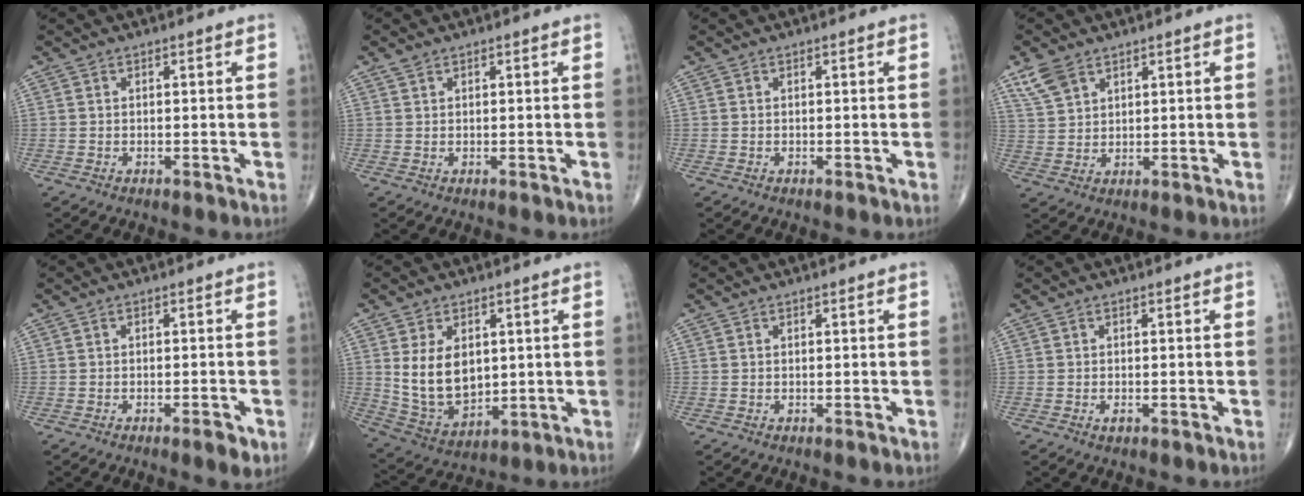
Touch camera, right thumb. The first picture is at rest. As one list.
[{"total": 0.9, "force": [0.6, 0.5, 0.4], "torque": [-0.007, 0.004, 0.012]}, {"total": 0.0}, {"total": 5.3, "force": [3.5, 3.0, 2.6], "torque": [-0.048, -0.009, 0.079]}, {"total": 2.8, "force": [-1.5, 0.8, 2.3], "torque": [-0.032, -0.001, -0.022]}, {"total": 11.6, "force": [1.8, 7.7, 8.5], "torque": [-0.129, -0.019, 0.055]}, {"total": 0.0}, {"total": 1.1, "force": [-0.5, 0.5, 0.9], "torque": [-0.013, 0.000, -0.008]}]